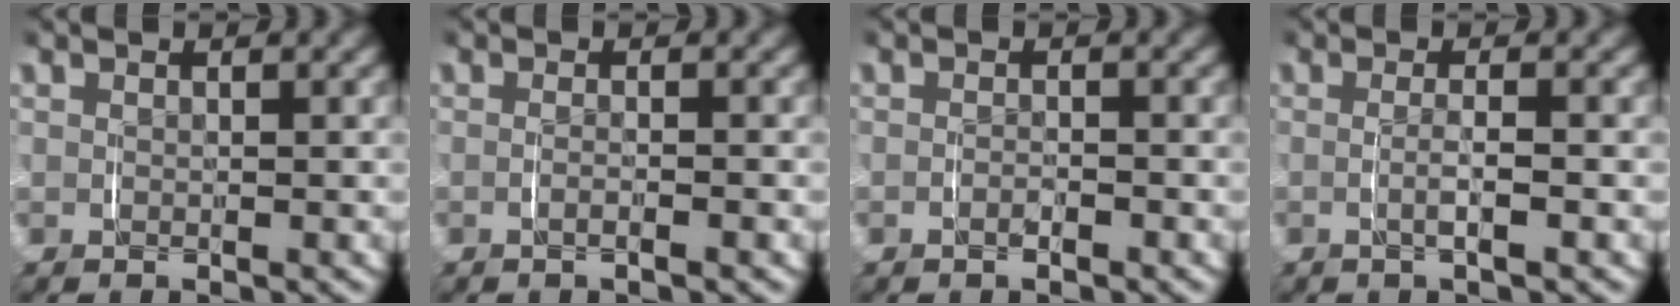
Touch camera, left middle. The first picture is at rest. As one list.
[{"total": 1.0, "force": [-0.5, -0.2, 0.8], "torque": [-0.019, -0.001, -0.010]}, {"total": 0.9, "force": [-0.7, 0.3, 0.5], "torque": [-0.008, 0.000, -0.013]}, {"total": 1.8, "force": [-0.6, -0.1, 1.7], "torque": [-0.029, -0.001, -0.010]}]